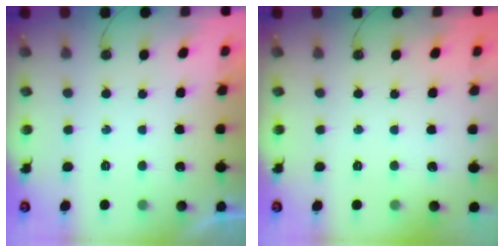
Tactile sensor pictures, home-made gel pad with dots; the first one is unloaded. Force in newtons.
{"total": 0.0}